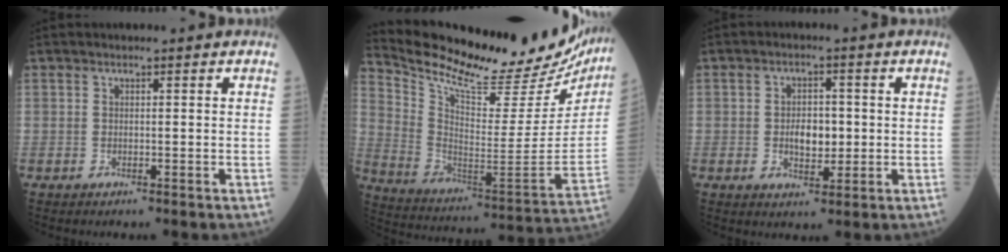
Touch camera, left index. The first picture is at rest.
{"total": 28.1, "force": [25.0, 6.0, 11.3], "torque": [-0.197, -0.071, 0.352]}
{"total": 4.5, "force": [-0.2, 2.5, 3.7], "torque": [-0.063, 0.001, 0.000]}